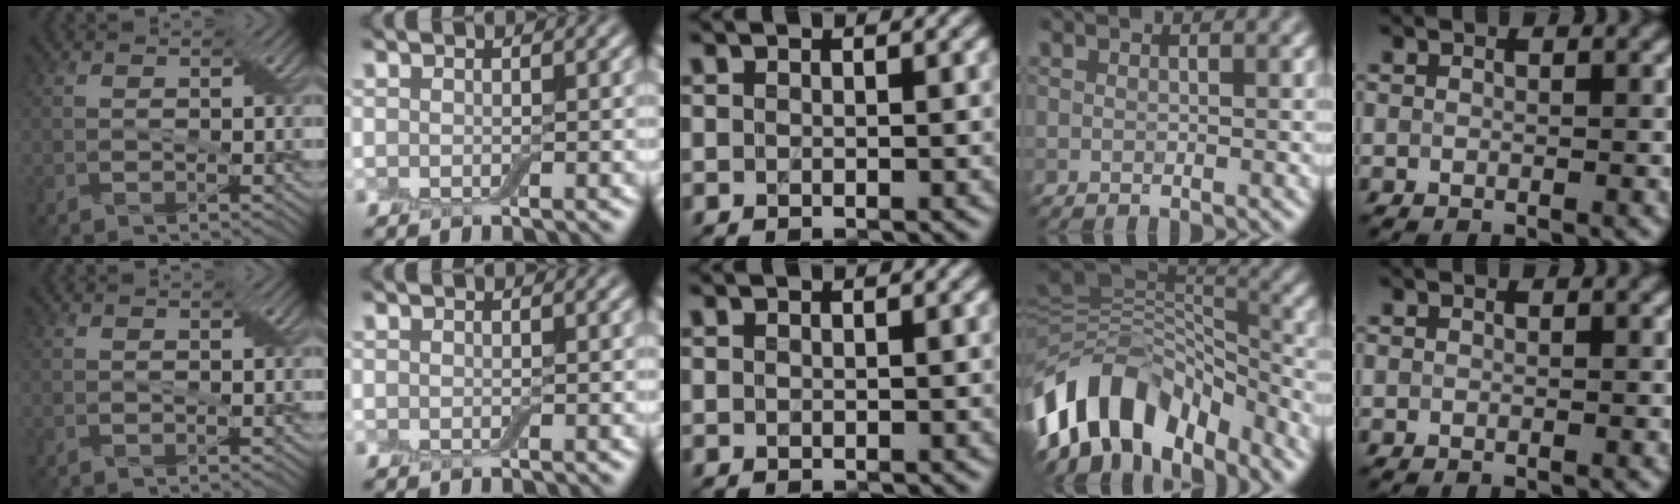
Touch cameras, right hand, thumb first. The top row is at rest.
{"ring": {"total": 11.6, "force": [-7.6, 6.3, 6.1], "torque": [-0.113, 0.022, -0.129]}}